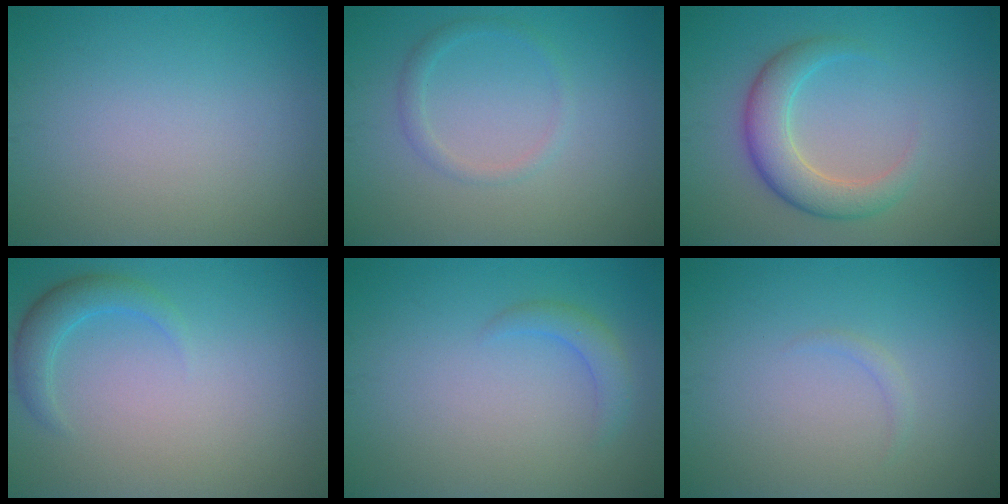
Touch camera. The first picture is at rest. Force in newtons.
{"total": 1.4, "press": 1.4, "slide": 0.0}
{"total": 4.6, "press": 4.6, "slide": 0.2}
{"total": 2.4, "press": 2.4, "slide": 0.1}
{"total": 1.7, "press": 1.7, "slide": 0.2}
{"total": 0.7, "press": 0.7, "slide": 0.1}